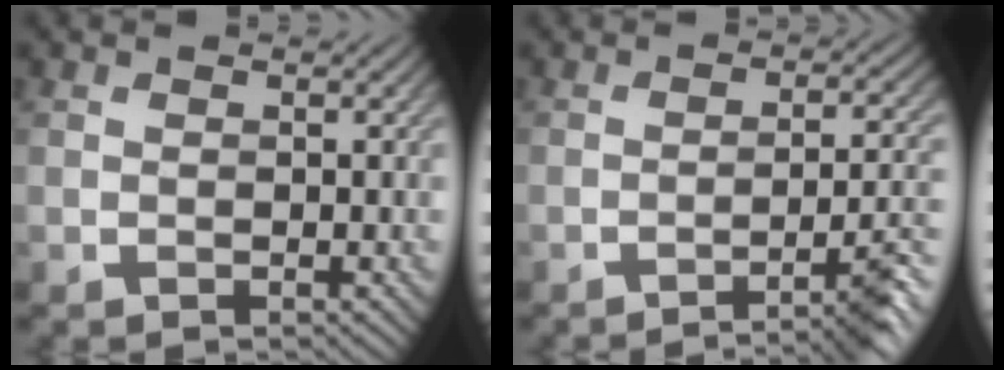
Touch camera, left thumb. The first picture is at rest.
{"total": 7.1, "force": [-4.3, 0.9, 5.6], "torque": [-0.074, 0.006, -0.066]}